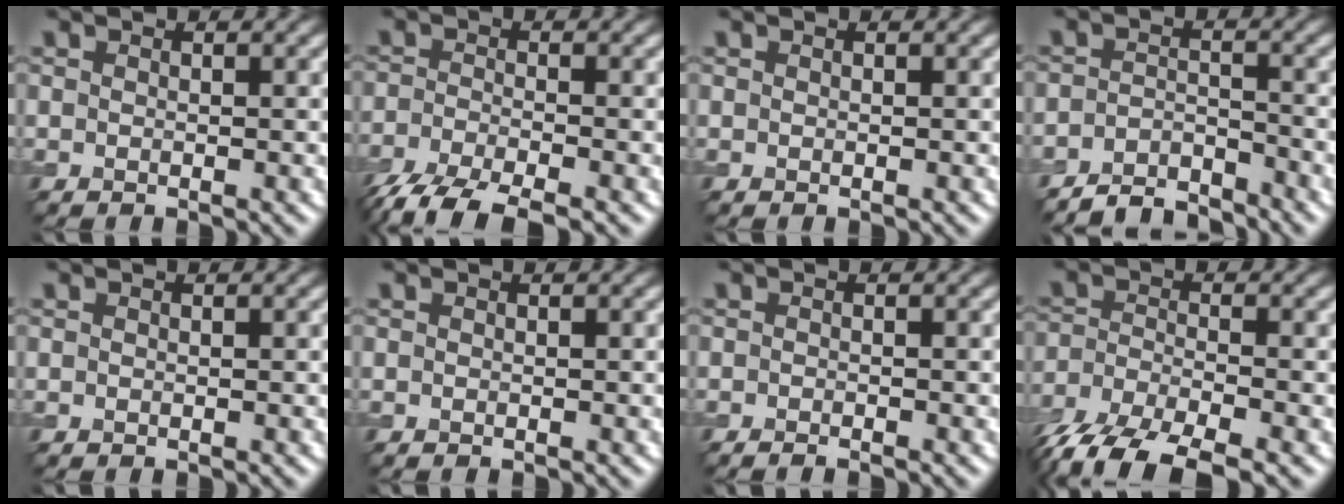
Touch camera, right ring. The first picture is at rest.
{"total": 5.9, "force": [-4.6, 1.5, 3.5], "torque": [-0.068, -0.015, -0.093]}
{"total": 0.0}
{"total": 3.9, "force": [-3.6, 0.9, 1.0], "torque": [-0.015, 0.001, -0.072]}
{"total": 0.0}
{"total": 0.0}
{"total": 0.7, "force": [-0.6, 0.1, 0.4], "torque": [-0.006, -0.002, -0.011]}
{"total": 7.4, "force": [-5.4, 2.3, 4.6], "torque": [-0.085, -0.016, -0.107]}